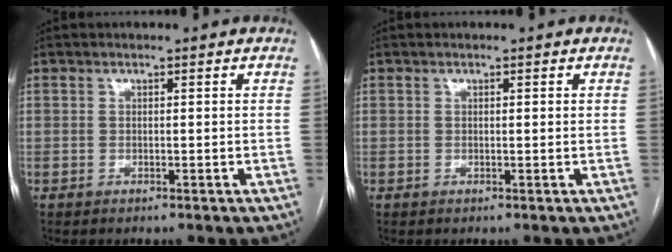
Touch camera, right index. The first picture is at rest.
{"total": 0.6, "force": [0.2, 0.1, 0.6], "torque": [-0.013, 0.002, 0.003]}